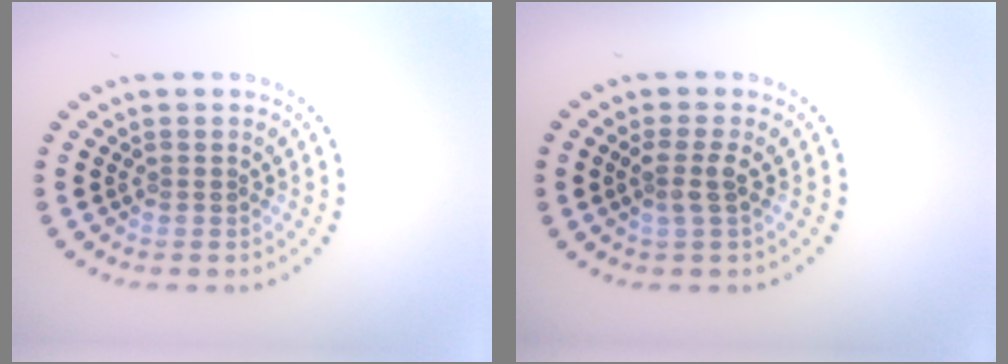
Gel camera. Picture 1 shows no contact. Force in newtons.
{"total": 1.9, "press": 1.5, "slide": 1.1}